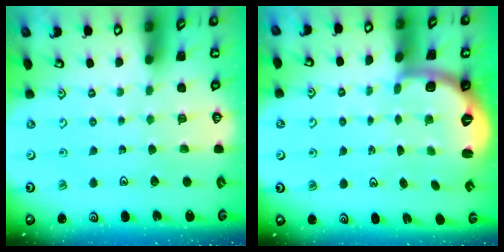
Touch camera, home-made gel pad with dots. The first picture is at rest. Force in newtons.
{"total": 2.5, "press": 2.0, "slide": 1.5}